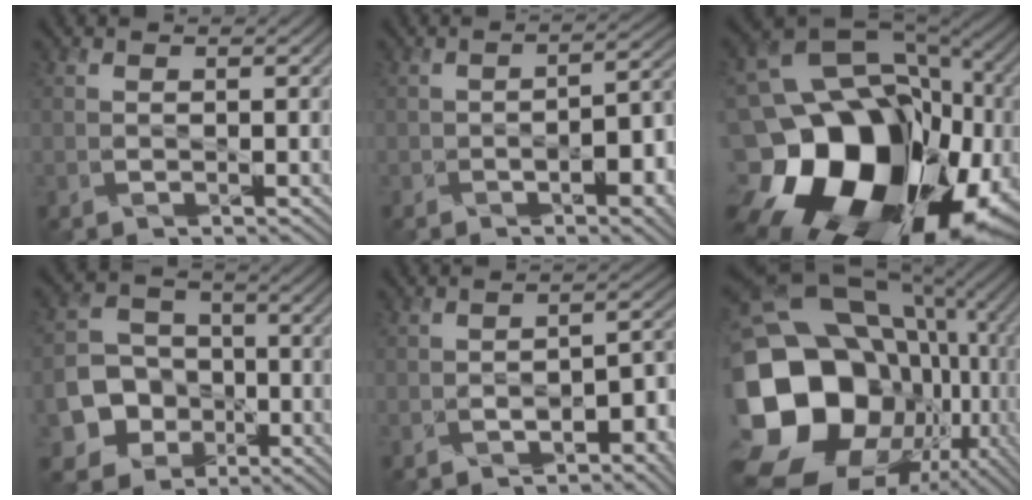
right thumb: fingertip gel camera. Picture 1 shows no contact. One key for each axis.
{"total": 8.2, "fx": -3.1, "fy": 3.4, "fz": 6.8, "tx": -0.092, "ty": -0.006, "tz": -0.042}
{"total": 23.5, "fx": -7.3, "fy": 17.6, "fz": 13.8, "tx": -0.275, "ty": -0.048, "tz": -0.114}
{"total": 8.5, "fx": -3.0, "fy": 7.2, "fz": 3.2, "tx": -0.076, "ty": -0.018, "tz": -0.079}
{"total": 5.1, "fx": -2.7, "fy": 2.5, "fz": 3.5, "tx": -0.037, "ty": -0.003, "tz": -0.044}
{"total": 22.4, "fx": -2.1, "fy": 18.0, "fz": 13.3, "tx": -0.316, "ty": -0.031, "tz": -0.016}